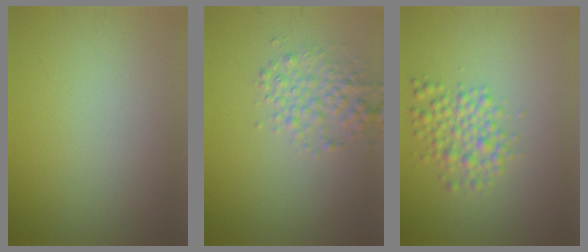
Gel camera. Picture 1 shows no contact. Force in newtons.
{"total": 2.7, "press": 2.7, "slide": 0.0}
{"total": 3.3, "press": 3.3, "slide": 0.1}